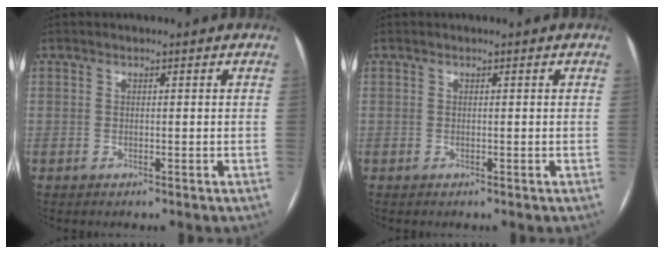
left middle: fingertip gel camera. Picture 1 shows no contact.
{"total": 0.0}